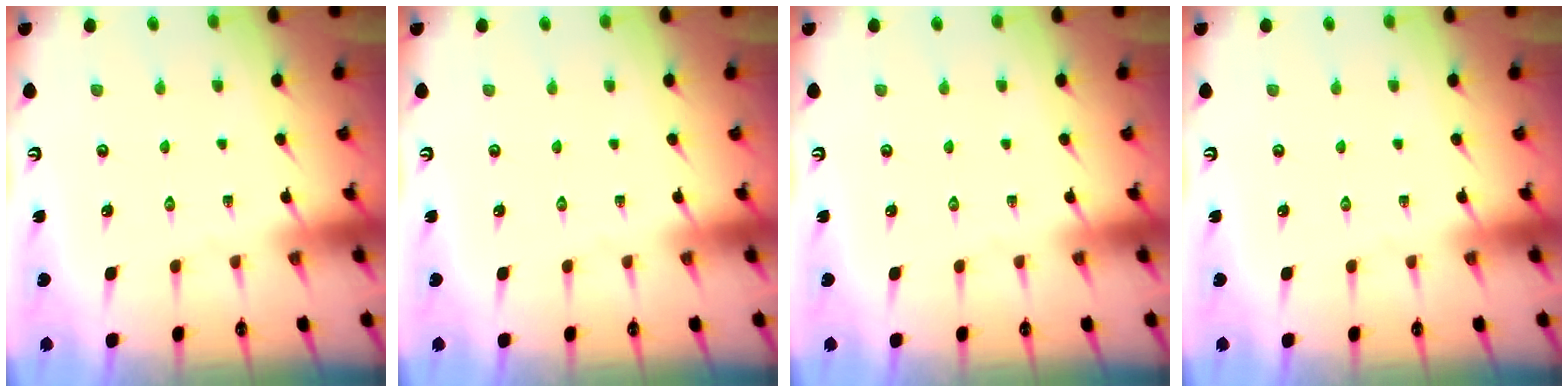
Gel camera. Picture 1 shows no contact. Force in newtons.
{"total": 0.0}
{"total": 0.0}
{"total": 0.0}